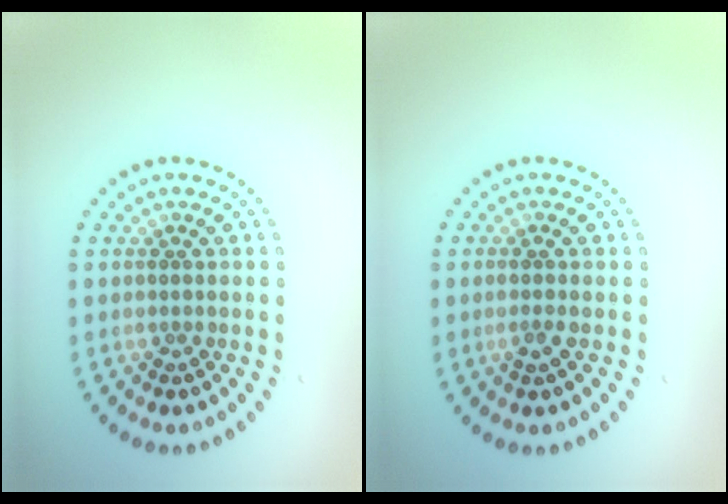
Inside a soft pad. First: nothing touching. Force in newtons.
{"total": 0.9, "press": 0.8, "slide": 0.5}